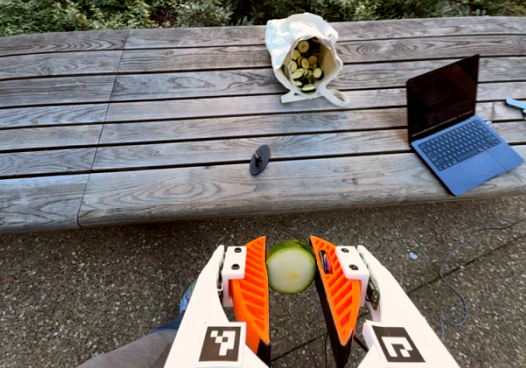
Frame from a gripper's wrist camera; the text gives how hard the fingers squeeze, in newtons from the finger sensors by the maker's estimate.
{"total": 10.8, "left": 11.0, "right": 10.7}